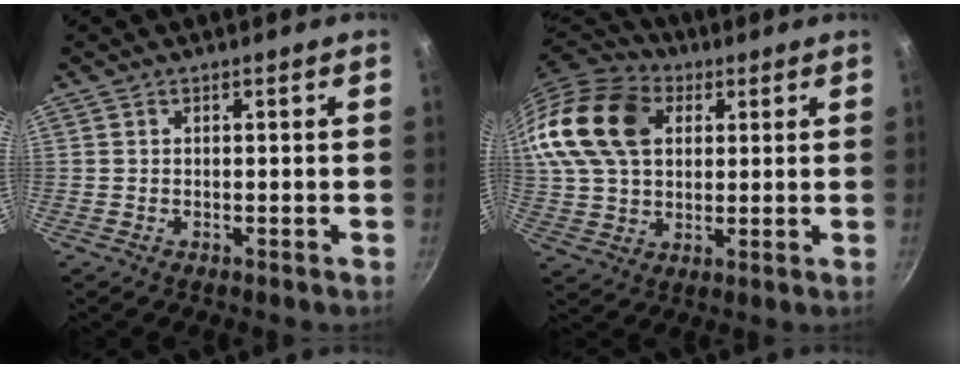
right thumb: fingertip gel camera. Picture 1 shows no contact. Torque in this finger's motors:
{"motor_torque": [1.56, 3.45, 0.91, -0.68, 0.24]}